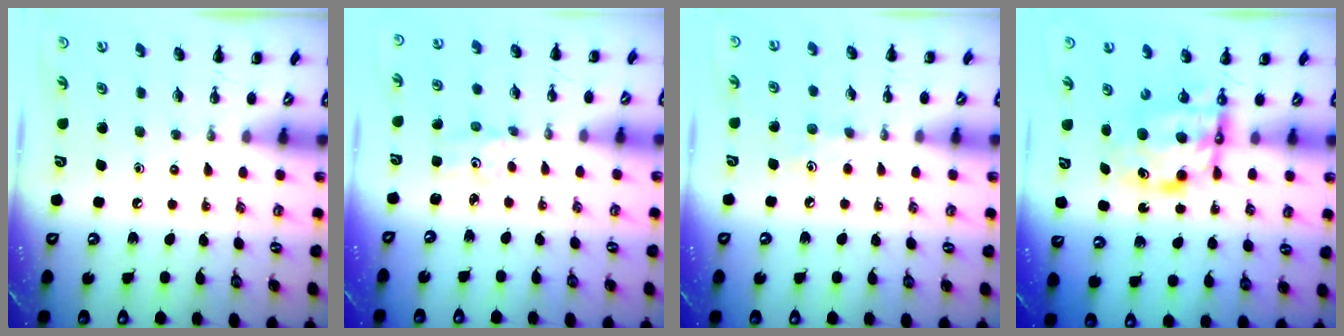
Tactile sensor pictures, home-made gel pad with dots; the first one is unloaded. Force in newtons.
{"total": 1.5, "press": 1.4, "slide": 0.5}
{"total": 5.9, "press": 5.7, "slide": 1.4}
{"total": 6.8, "press": 6.6, "slide": 1.5}